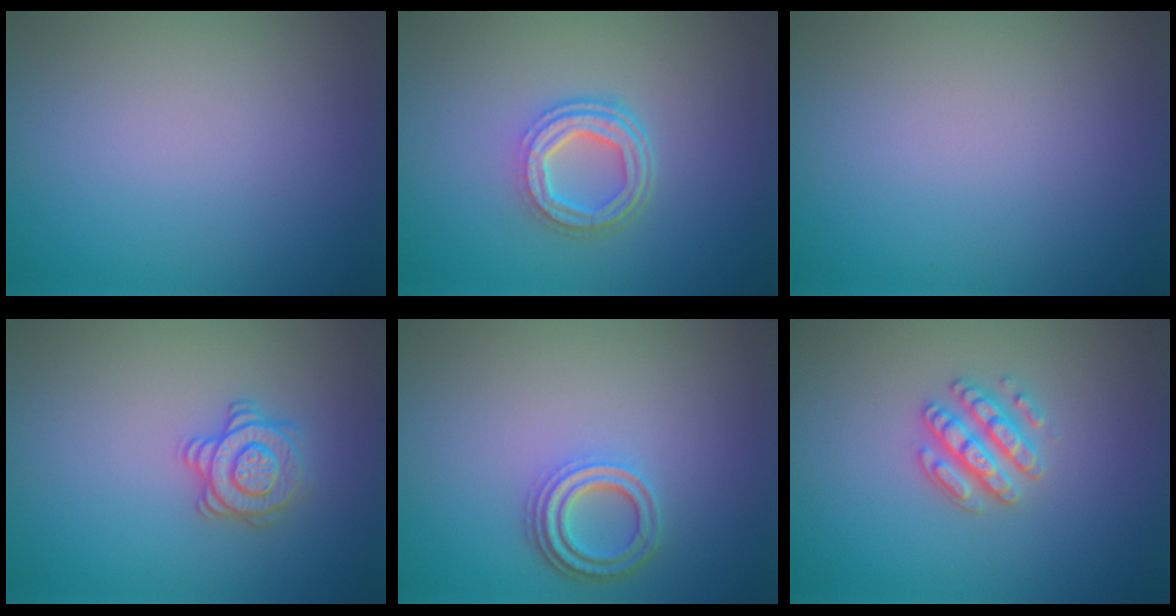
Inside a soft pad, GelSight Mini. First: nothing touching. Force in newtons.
{"total": 4.2, "press": 3.2, "slide": 2.8}
{"total": 0.0}
{"total": 2.8, "press": 2.7, "slide": 0.7}
{"total": 3.3, "press": 2.7, "slide": 2.0}
{"total": 2.8, "press": 2.7, "slide": 0.8}